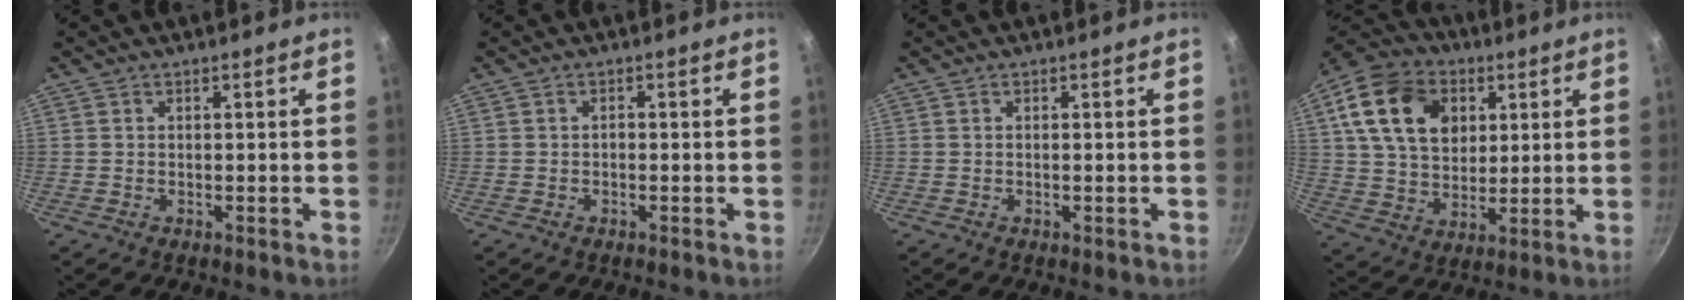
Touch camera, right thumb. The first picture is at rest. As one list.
[{"total": 0.8, "force": [-0.3, 0.5, 0.5], "torque": [-0.008, 0.005, -0.006]}, {"total": 0.5, "force": [-0.1, 0.0, 0.5], "torque": [-0.007, 0.001, -0.003]}, {"total": 18.2, "force": [5.9, 13.4, 10.9], "torque": [-0.169, -0.001, 0.097]}]